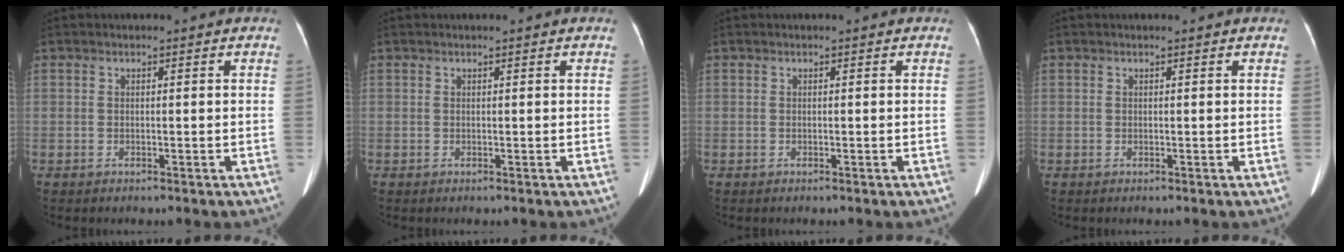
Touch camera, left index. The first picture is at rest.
{"total": 0.0}
{"total": 0.0}
{"total": 0.0}